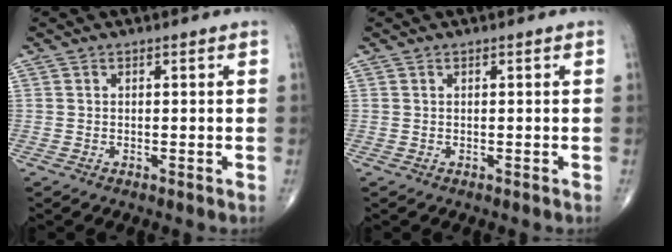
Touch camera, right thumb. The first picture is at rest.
{"total": 0.0}